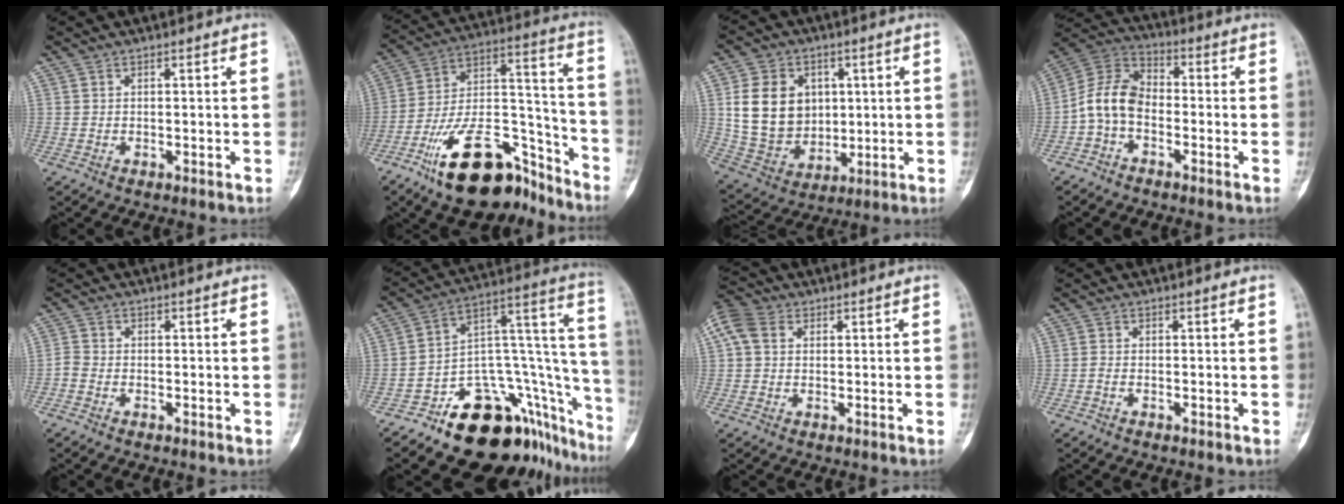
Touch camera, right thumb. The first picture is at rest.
{"total": 22.5, "force": [-15.4, 9.8, 13.2], "torque": [-0.210, 0.108, -0.259]}
{"total": 14.8, "force": [2.9, 11.9, 8.4], "torque": [-0.123, -0.006, 0.071]}
{"total": 9.3, "force": [-2.4, 6.3, 6.4], "torque": [-0.116, 0.037, -0.063]}
{"total": 1.6, "force": [-1.0, 0.9, 0.9], "torque": [-0.023, 0.002, -0.027]}
{"total": 27.4, "force": [-15.0, 13.1, 18.8], "torque": [-0.139, 0.138, -0.212]}
{"total": 6.4, "force": [1.9, 4.8, 3.8], "torque": [-0.088, 0.019, 0.032]}
{"total": 0.7, "force": [-0.3, 0.3, 0.5], "torque": [-0.010, 0.001, -0.008]}